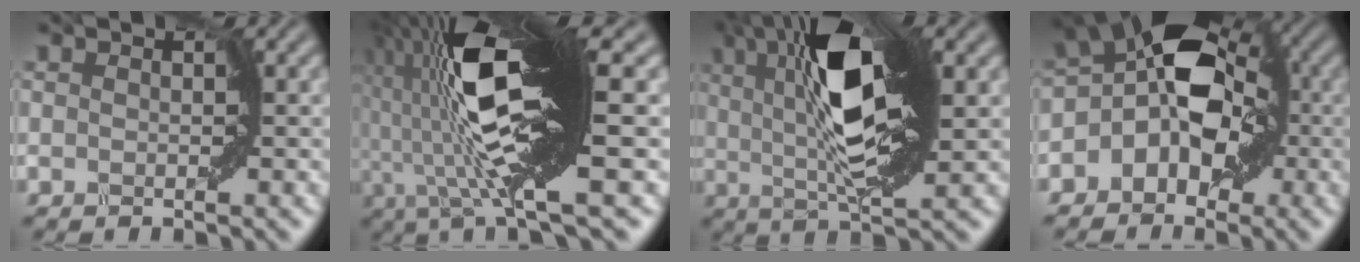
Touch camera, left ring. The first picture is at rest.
{"total": 12.8, "force": [2.0, 2.0, 12.5], "torque": [-0.241, 0.012, 0.037]}
{"total": 9.0, "force": [2.9, 1.8, 8.3], "torque": [-0.145, 0.007, 0.053]}
{"total": 7.3, "force": [-0.9, 4.5, 5.7], "torque": [-0.091, 0.011, -0.022]}